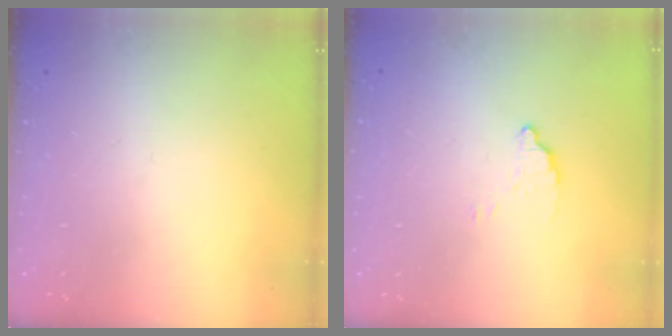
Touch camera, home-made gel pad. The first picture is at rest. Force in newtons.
{"total": 2.5, "press": 2.5, "slide": 0.1}